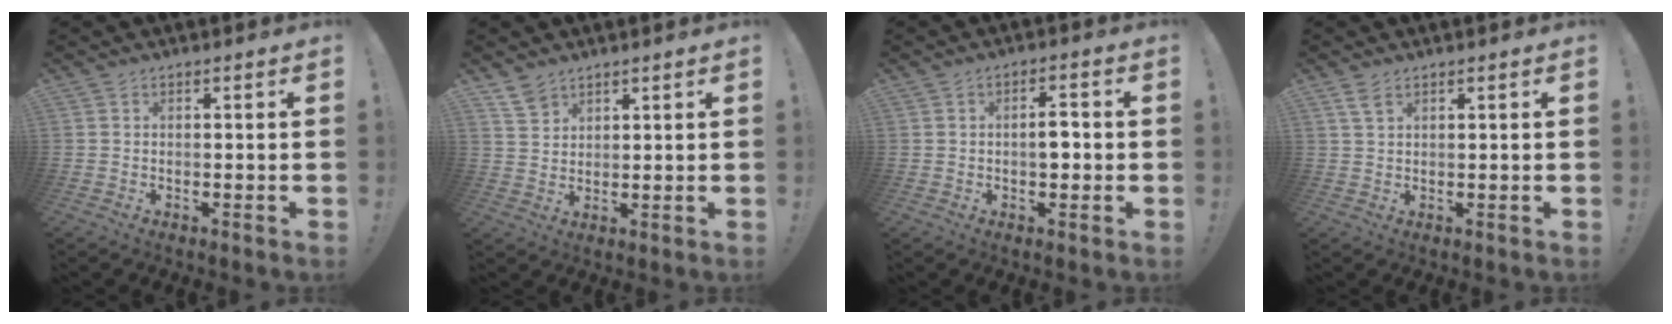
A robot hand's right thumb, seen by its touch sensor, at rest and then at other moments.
{"total": 4.7, "force": [3.7, 2.6, 1.2], "torque": [-0.014, -0.024, 0.072]}
{"total": 4.4, "force": [-0.3, 2.9, 3.3], "torque": [-0.046, 0.008, -0.009]}
{"total": 3.0, "force": [1.7, 1.3, 2.1], "torque": [-0.036, -0.003, 0.031]}